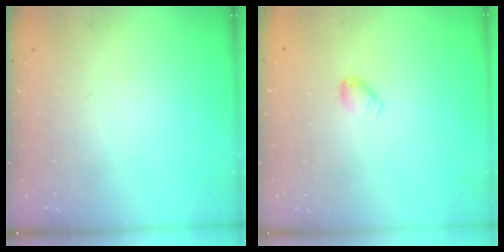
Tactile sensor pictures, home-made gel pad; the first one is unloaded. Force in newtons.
{"total": 3.6, "press": 3.5, "slide": 0.6}